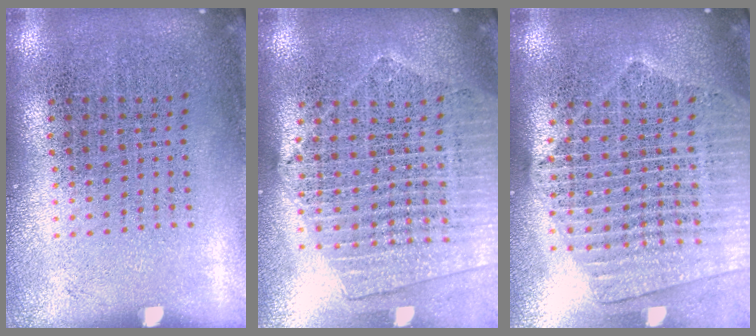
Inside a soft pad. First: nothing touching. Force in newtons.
{"total": 2.0, "press": 1.9, "slide": 0.8}
{"total": 2.2, "press": 1.9, "slide": 1.1}